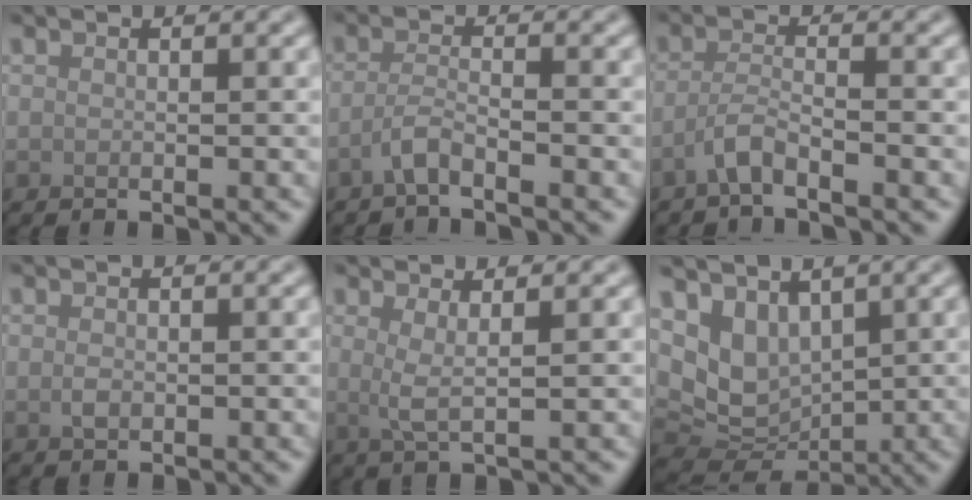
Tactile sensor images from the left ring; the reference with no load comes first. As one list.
[{"total": 2.1, "force": [-1.6, 0.3, 1.3], "torque": [-0.030, -0.001, -0.041]}, {"total": 2.4, "force": [-1.9, 0.3, 1.5], "torque": [-0.035, -0.001, -0.047]}, {"total": 0.8, "force": [-0.3, 0.5, 0.6], "torque": [-0.016, -0.003, -0.005]}, {"total": 2.2, "force": [0.5, 0.6, 2.0], "torque": [-0.034, -0.005, 0.007]}, {"total": 5.4, "force": [2.3, 3.7, 3.3], "torque": [-0.068, -0.014, 0.042]}]